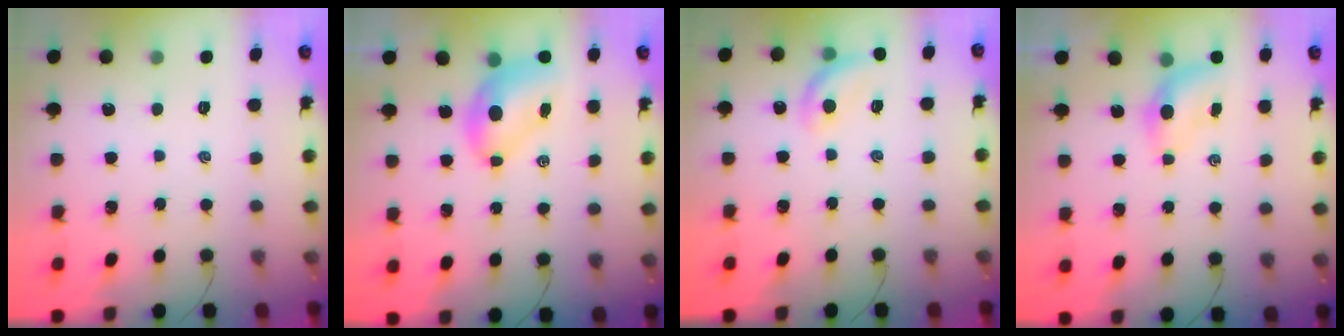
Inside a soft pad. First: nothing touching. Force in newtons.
{"total": 6.8, "press": 6.6, "slide": 1.6}
{"total": 10.1, "press": 9.9, "slide": 2.1}
{"total": 4.0, "press": 3.9, "slide": 0.8}